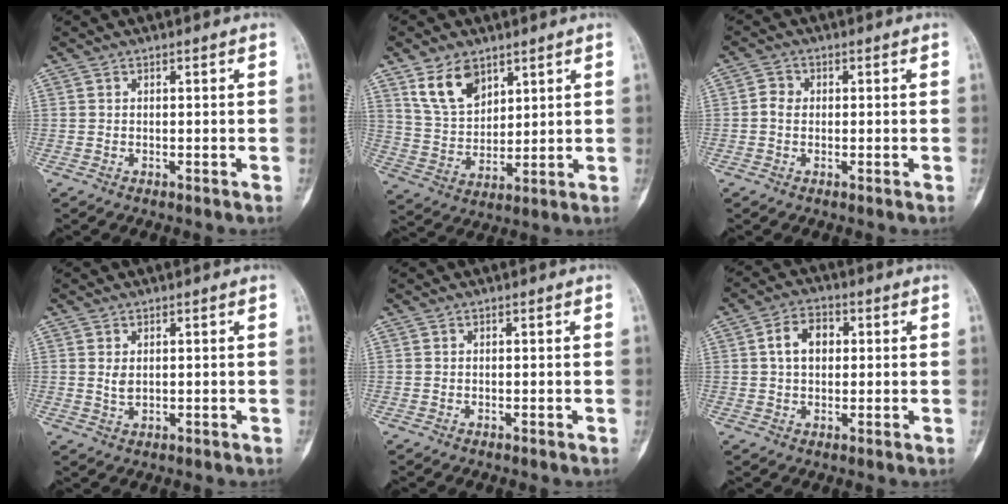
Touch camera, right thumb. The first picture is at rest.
{"total": 9.9, "force": [5.9, 6.1, 5.1], "torque": [-0.076, -0.031, 0.123]}
{"total": 2.3, "force": [-0.2, 2.0, 1.1], "torque": [-0.012, 0.006, -0.008]}
{"total": 2.1, "force": [0.5, 1.2, 1.6], "torque": [-0.029, -0.006, 0.014]}
{"total": 0.0}
{"total": 6.5, "force": [1.1, 4.5, 4.5], "torque": [-0.064, 0.013, 0.014]}